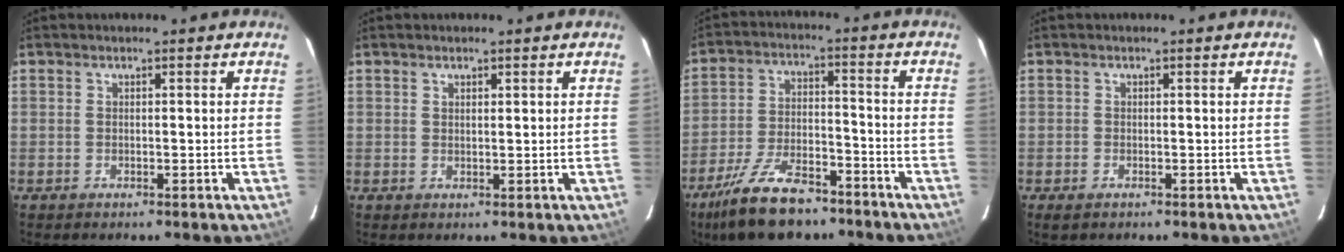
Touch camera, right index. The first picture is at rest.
{"total": 0.9, "force": [0.7, 0.4, 0.5], "torque": [-0.007, 0.001, 0.012]}
{"total": 15.4, "force": [-11.4, 6.0, 8.4], "torque": [-0.182, -0.015, -0.196]}
{"total": 1.2, "force": [-0.8, 0.7, 0.6], "torque": [-0.012, -0.005, -0.017]}